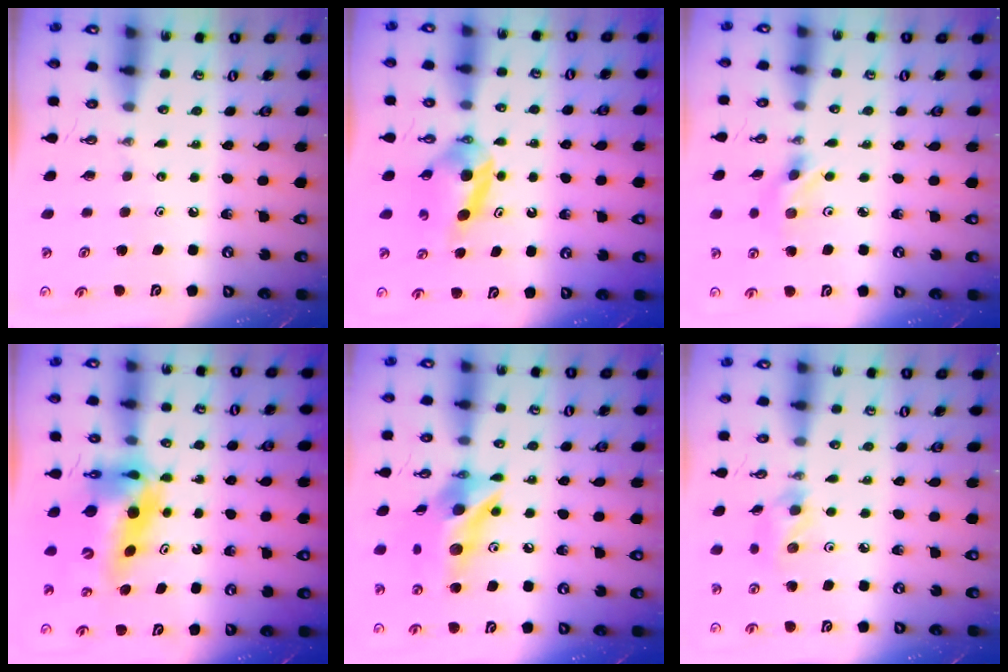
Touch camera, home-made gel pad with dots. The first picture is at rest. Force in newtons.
{"total": 5.9, "press": 5.8, "slide": 1.0}
{"total": 3.0, "press": 3.0, "slide": 0.4}
{"total": 12.2, "press": 12.2, "slide": 1.2}
{"total": 14.1, "press": 14.0, "slide": 1.2}
{"total": 6.9, "press": 6.8, "slide": 0.9}